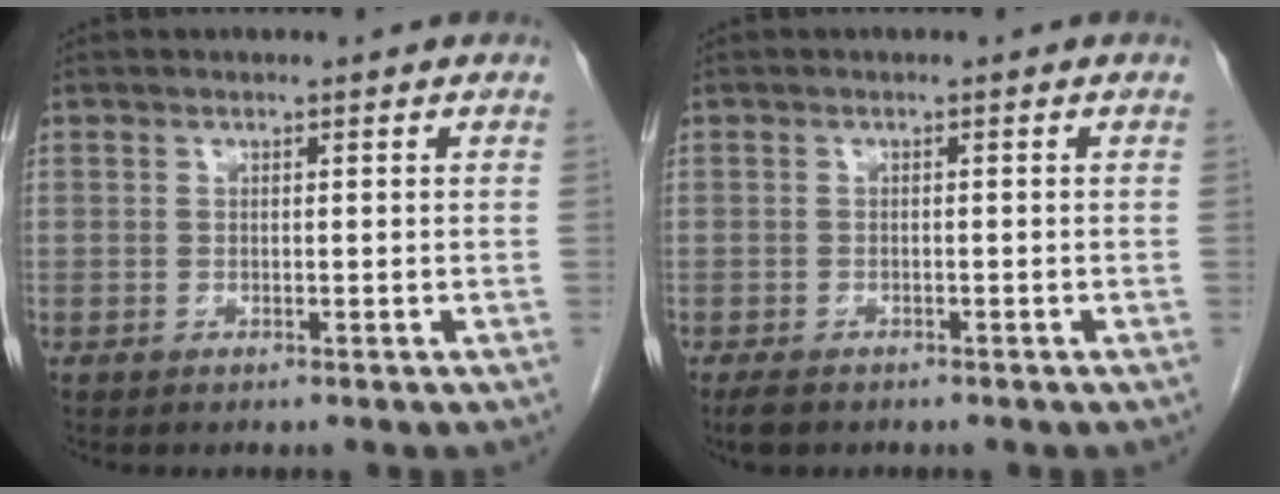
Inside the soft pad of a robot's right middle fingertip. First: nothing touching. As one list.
[{"total": 2.5, "force": [-1.9, 1.2, 1.1], "torque": [-0.023, -0.004, -0.029]}]